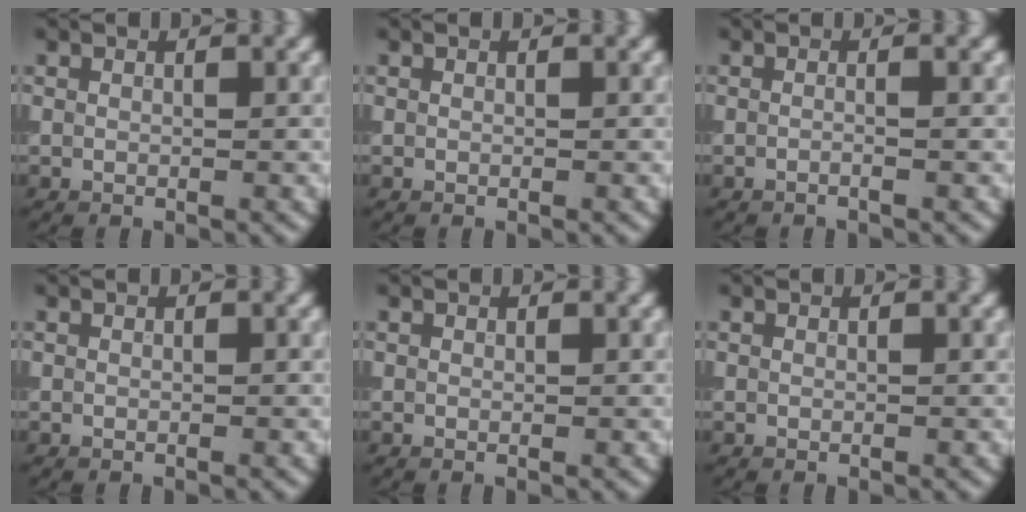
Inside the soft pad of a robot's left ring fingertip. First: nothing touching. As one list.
[{"total": 0.0}, {"total": 1.6, "force": [-0.1, 0.6, 1.4], "torque": [-0.009, -0.015, -0.018]}, {"total": 0.0}, {"total": 0.0}, {"total": 0.0}]